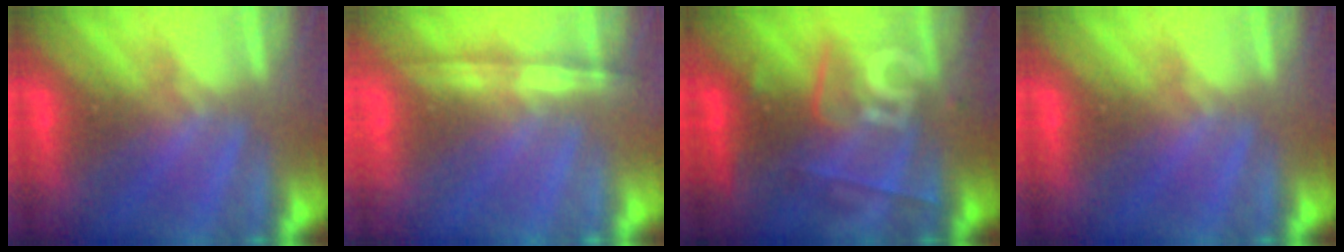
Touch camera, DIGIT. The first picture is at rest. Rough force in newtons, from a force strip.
{"total": 1.2}
{"total": 2.5}
{"total": 0.0}